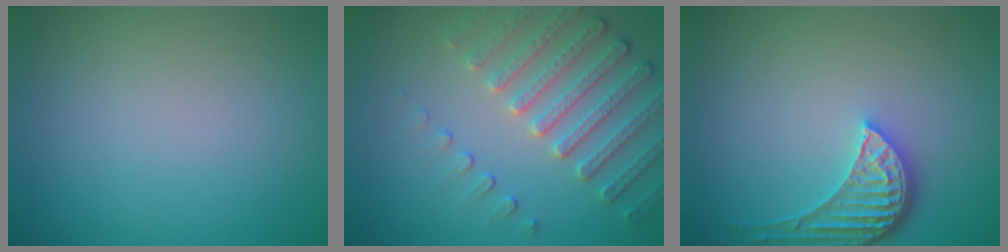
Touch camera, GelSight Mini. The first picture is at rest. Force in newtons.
{"total": 4.7, "press": 4.0, "slide": 2.4}
{"total": 4.1, "press": 3.4, "slide": 2.4}